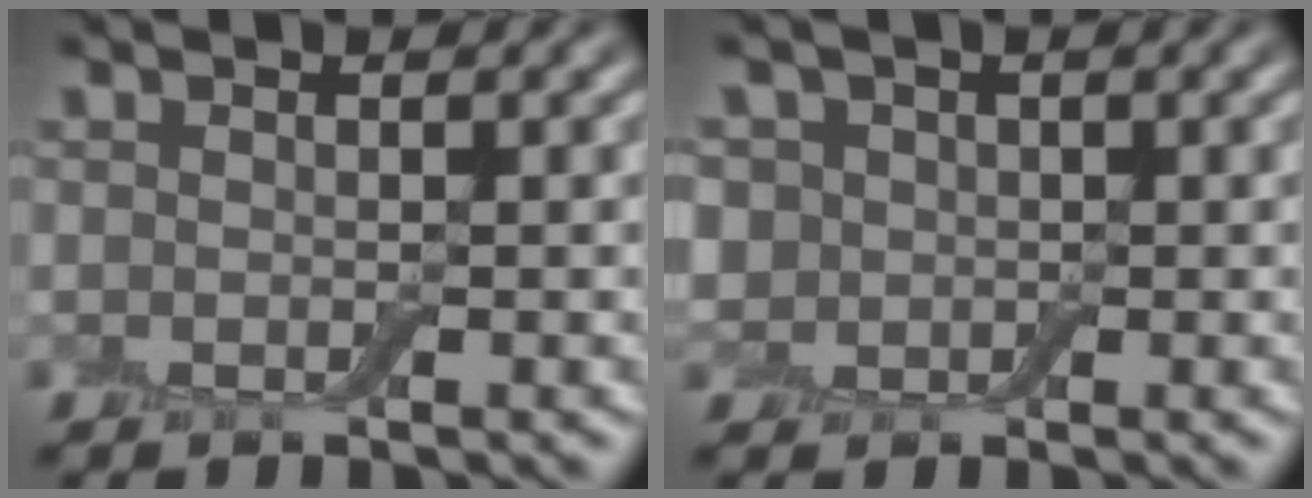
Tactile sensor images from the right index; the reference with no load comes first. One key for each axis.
{"total": 3.3, "fx": 0.9, "fy": 2.9, "fz": 1.2, "tx": -0.025, "ty": 0.010, "tz": 0.006}